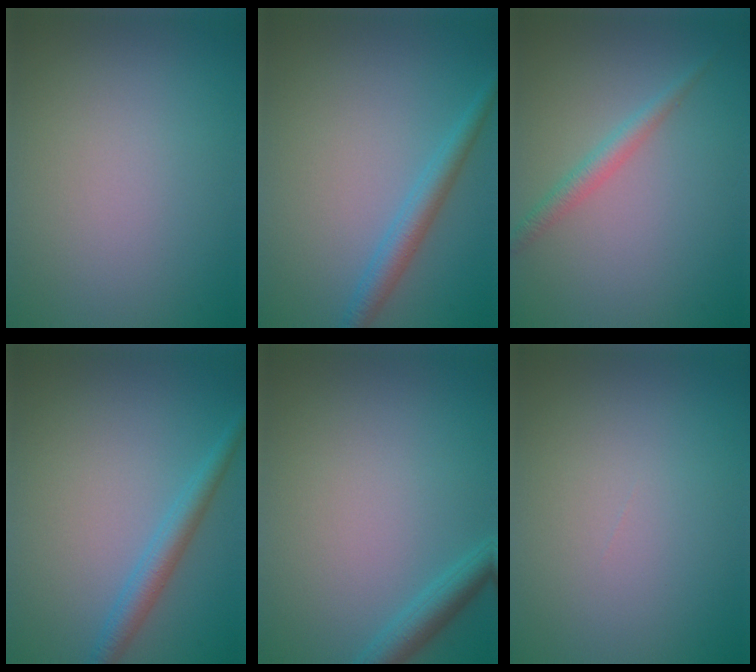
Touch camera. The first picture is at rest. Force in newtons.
{"total": 2.7, "press": 2.7, "slide": 0.2}
{"total": 1.8, "press": 1.8, "slide": 0.0}
{"total": 2.7, "press": 2.7, "slide": 0.2}
{"total": 2.4, "press": 2.4, "slide": 0.2}
{"total": 0.0}